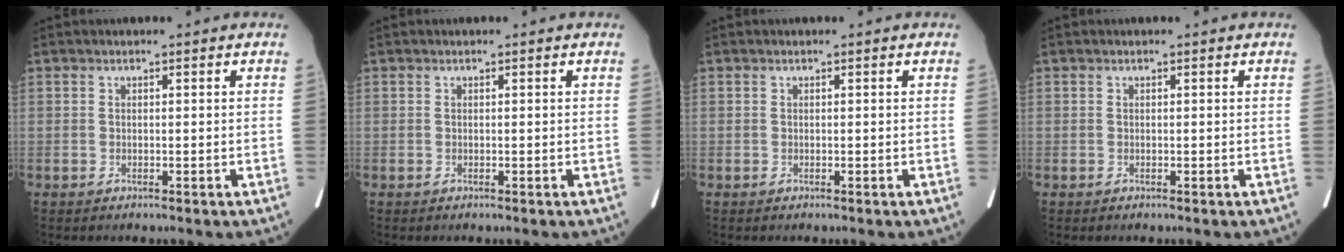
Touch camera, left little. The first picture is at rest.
{"total": 0.0}
{"total": 0.0}
{"total": 0.0}